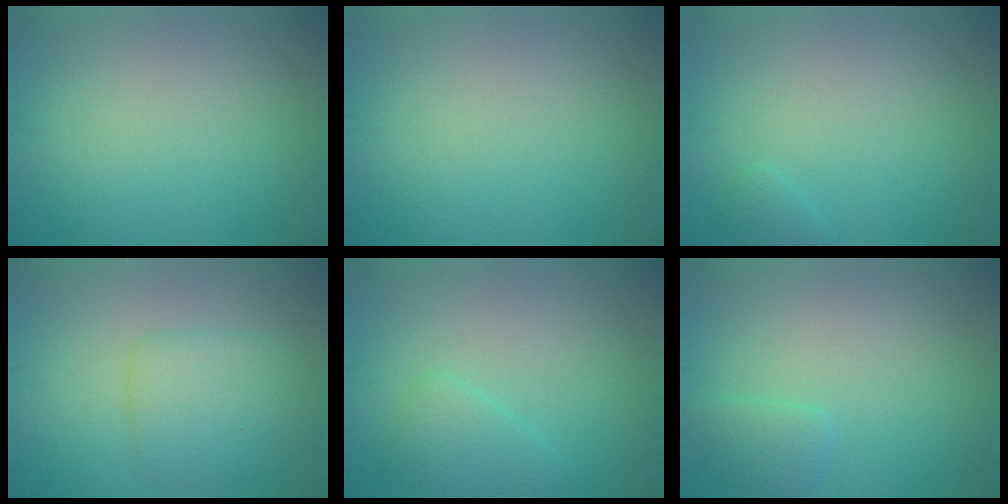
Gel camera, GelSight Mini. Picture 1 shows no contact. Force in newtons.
{"total": 0.0}
{"total": 0.7, "press": 0.7, "slide": 0.1}
{"total": 3.5, "press": 3.5, "slide": 0.1}
{"total": 2.0, "press": 2.0, "slide": 0.2}
{"total": 1.4, "press": 1.4, "slide": 0.1}